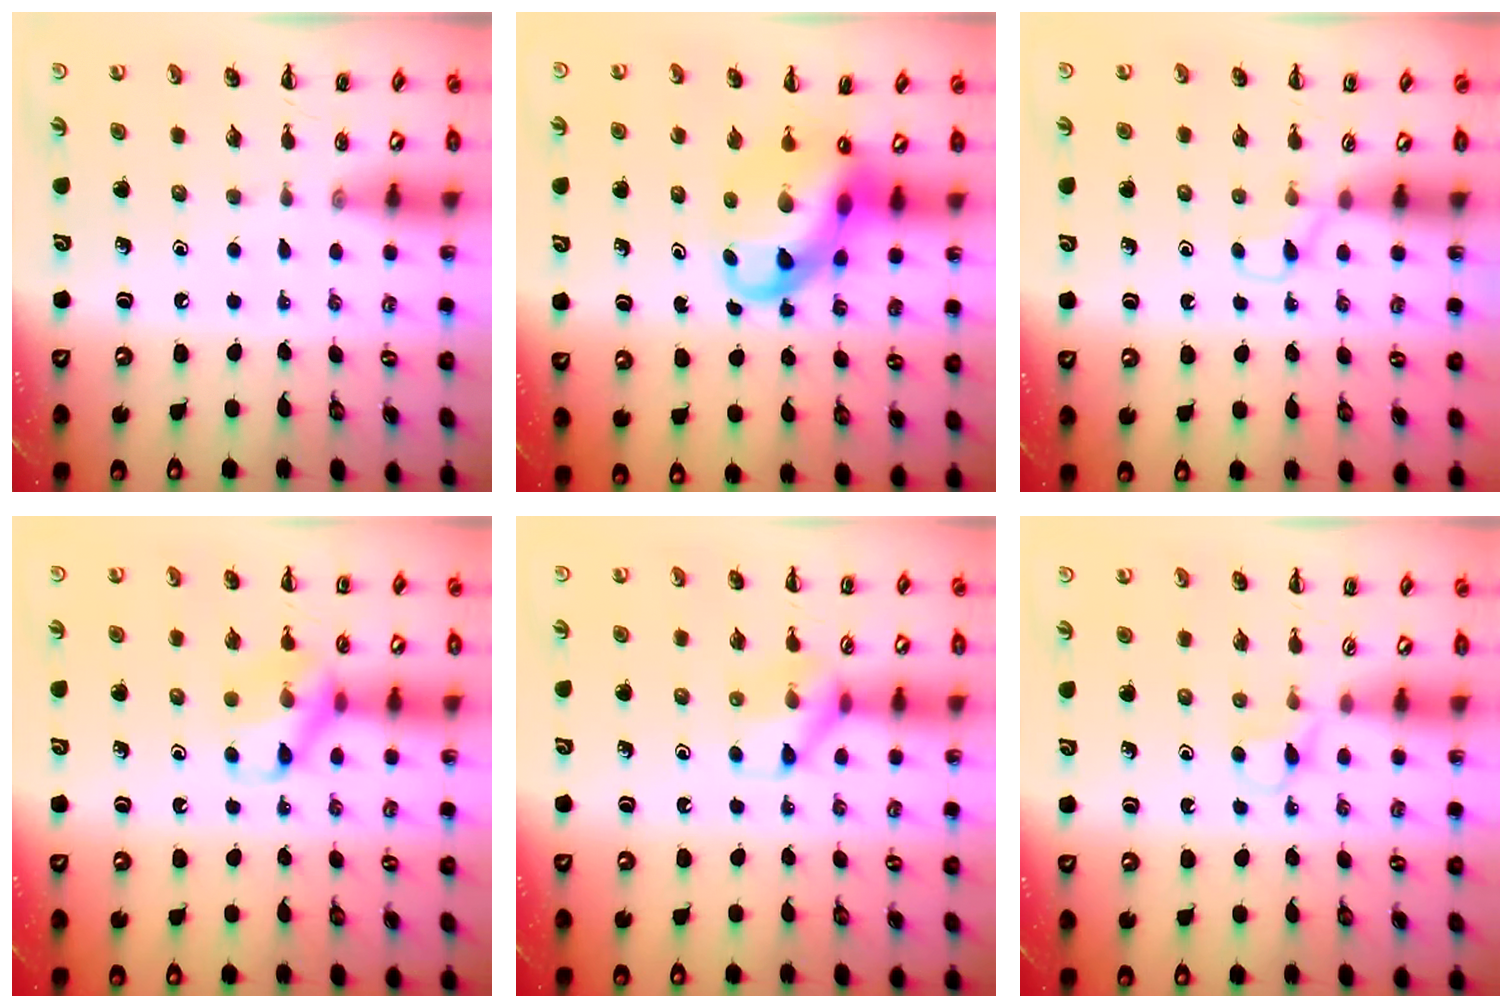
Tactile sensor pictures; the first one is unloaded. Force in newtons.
{"total": 9.1, "press": 8.8, "slide": 2.4}
{"total": 2.8, "press": 2.5, "slide": 1.1}
{"total": 11.8, "press": 11.7, "slide": 1.1}
{"total": 8.7, "press": 8.7, "slide": 0.3}
{"total": 3.7, "press": 3.5, "slide": 1.3}